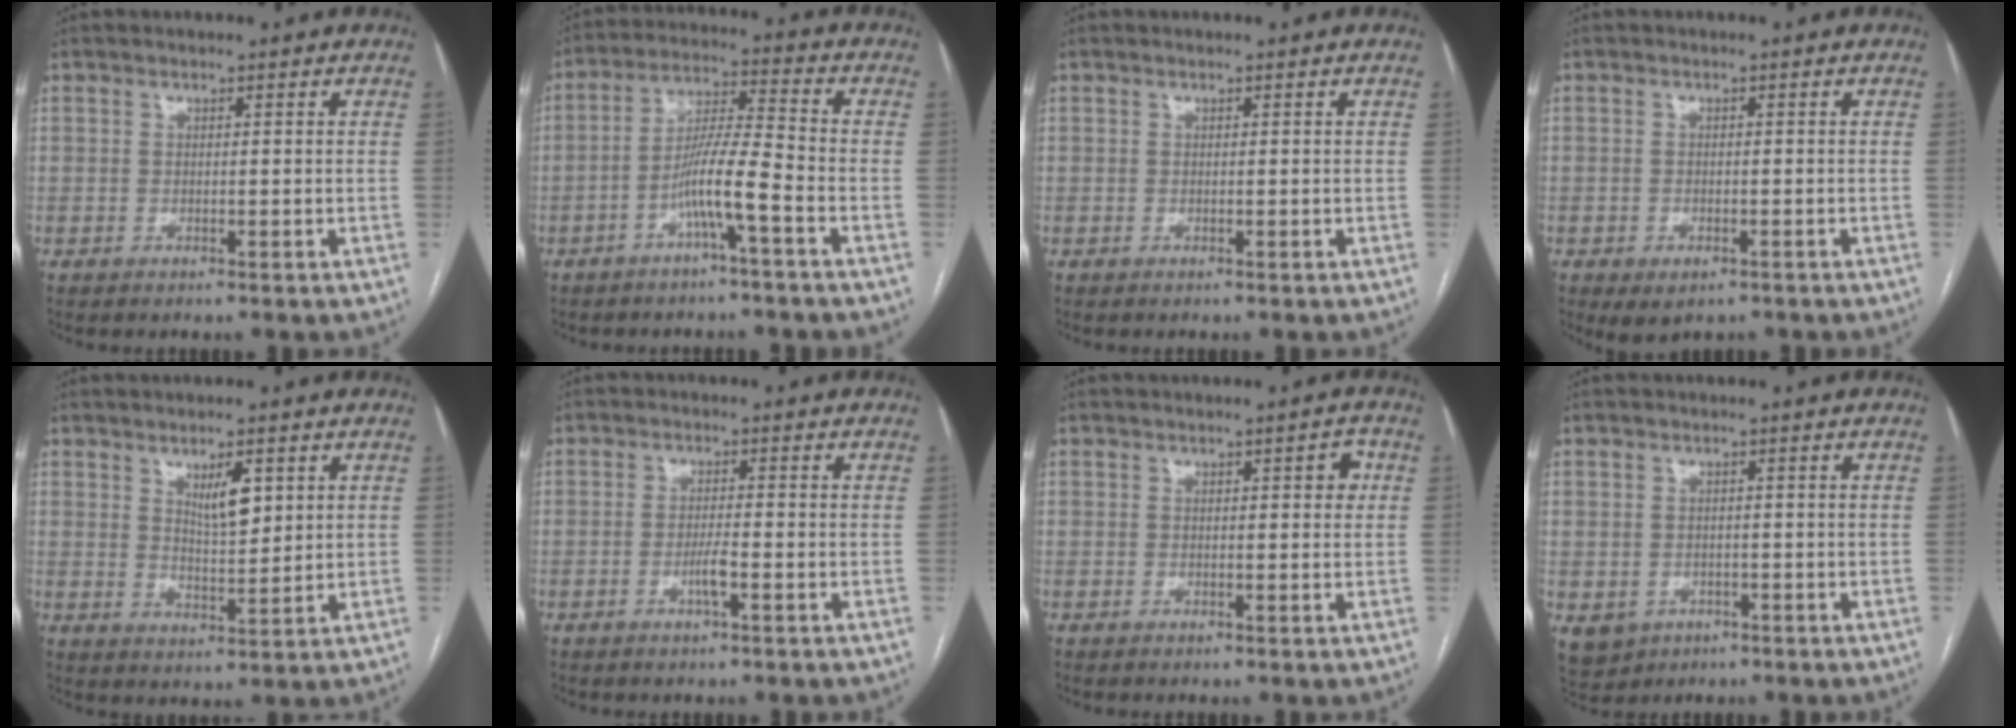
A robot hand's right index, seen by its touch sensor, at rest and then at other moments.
{"total": 7.9, "force": [-3.6, -0.2, 7.0], "torque": [-0.139, 0.015, -0.067]}
{"total": 0.0}
{"total": 3.2, "force": [-1.9, 1.8, 1.9], "torque": [-0.029, -0.004, -0.018]}
{"total": 5.2, "force": [2.3, 1.6, 4.4], "torque": [-0.078, -0.006, 0.045]}
{"total": 2.6, "force": [-1.1, 0.0, 2.3], "torque": [-0.047, -0.001, -0.022]}
{"total": 2.3, "force": [0.6, 0.9, 2.1], "torque": [-0.020, 0.007, 0.006]}
{"total": 6.1, "force": [-2.5, 5.3, 1.7], "torque": [-0.034, 0.001, -0.027]}